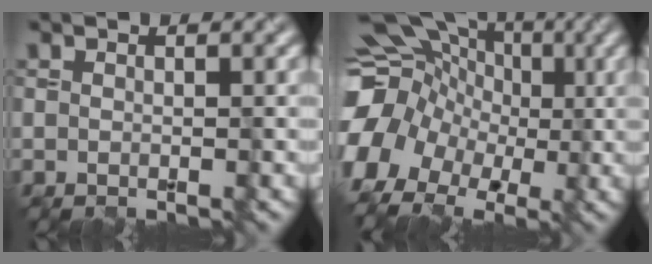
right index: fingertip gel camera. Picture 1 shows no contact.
{"total": 15.6, "force": [-1.8, 13.6, 7.5], "torque": [-0.176, 0.007, -0.067]}